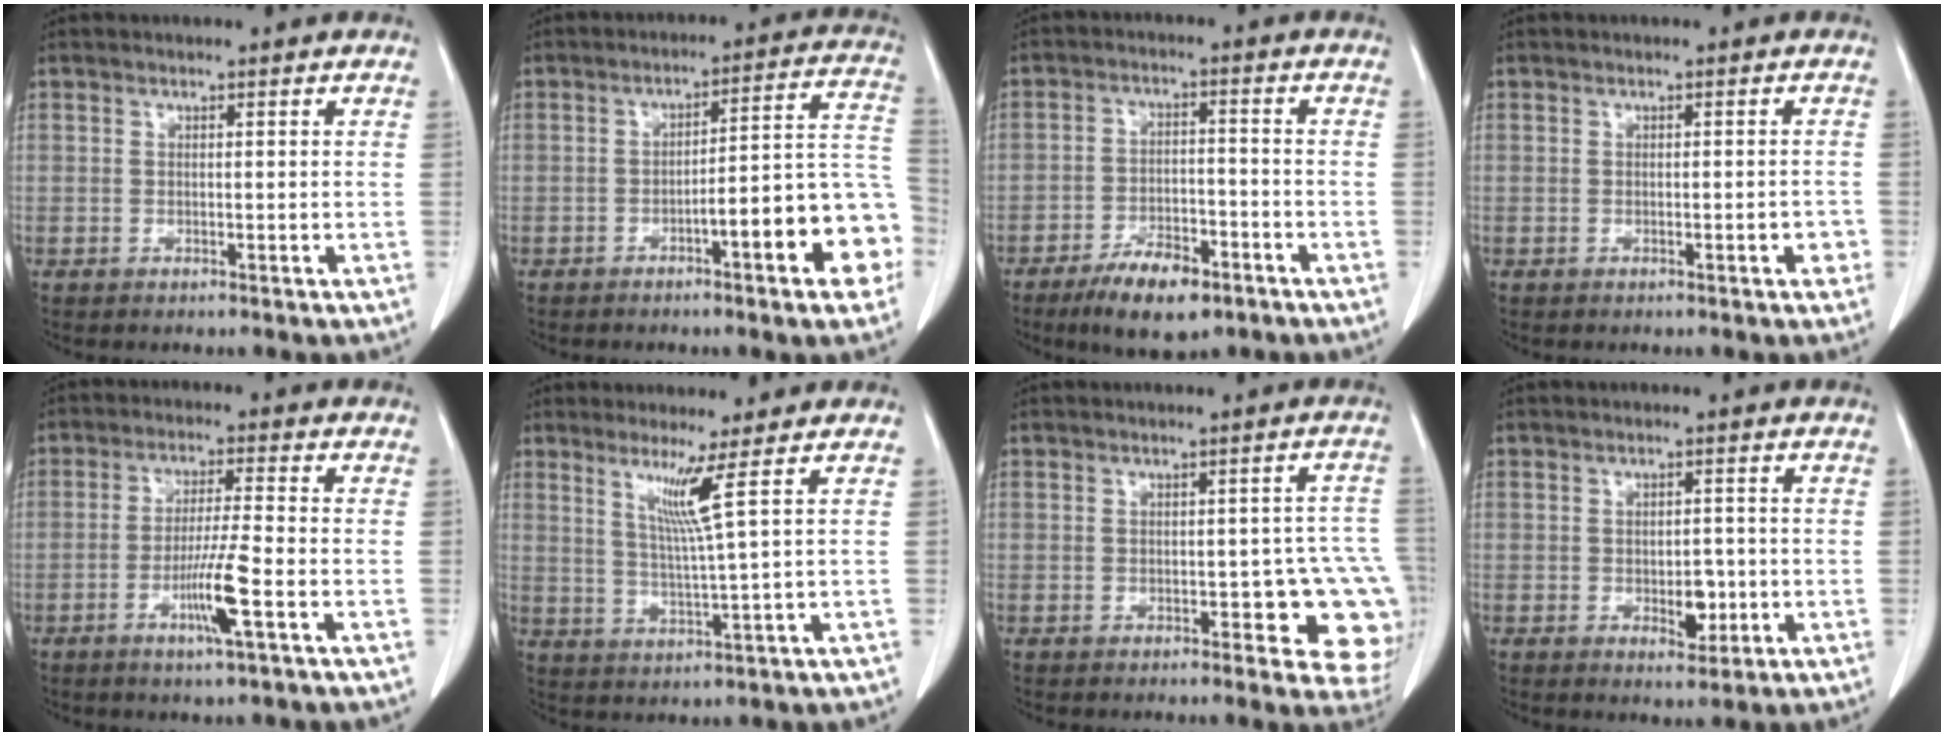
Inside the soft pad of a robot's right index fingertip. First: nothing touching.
{"total": 12.9, "force": [-5.1, 1.6, 11.7], "torque": [-0.128, 0.037, -0.067]}
{"total": 8.8, "force": [-5.8, 3.1, 5.7], "torque": [-0.101, -0.005, -0.096]}
{"total": 1.5, "force": [-0.7, 0.4, 1.3], "torque": [-0.012, 0.002, -0.009]}
{"total": 7.1, "force": [-2.8, -0.5, 6.5], "torque": [-0.123, -0.011, -0.053]}
{"total": 5.3, "force": [2.5, -2.1, 4.2], "torque": [-0.085, -0.016, 0.054]}
{"total": 9.5, "force": [-2.3, 3.9, 8.3], "torque": [-0.071, 0.014, -0.025]}
{"total": 3.6, "force": [-0.9, 2.0, 2.9], "torque": [-0.038, 0.001, -0.006]}